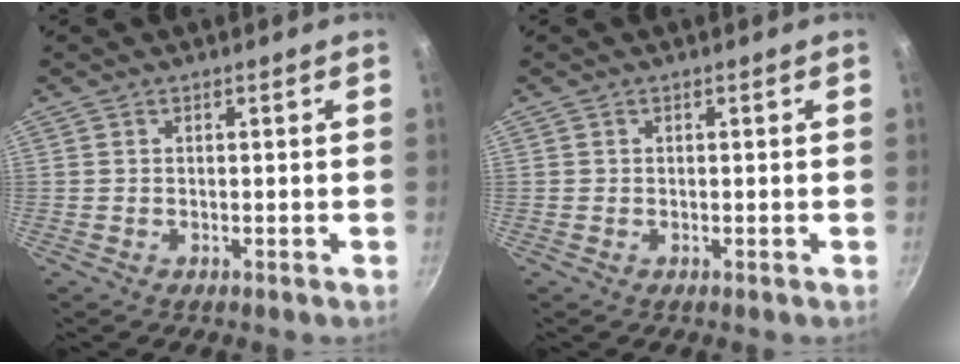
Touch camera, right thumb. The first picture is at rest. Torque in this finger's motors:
{"motor_torque": [-0.42, 0.14, 0.35, -0.29, 0.00]}